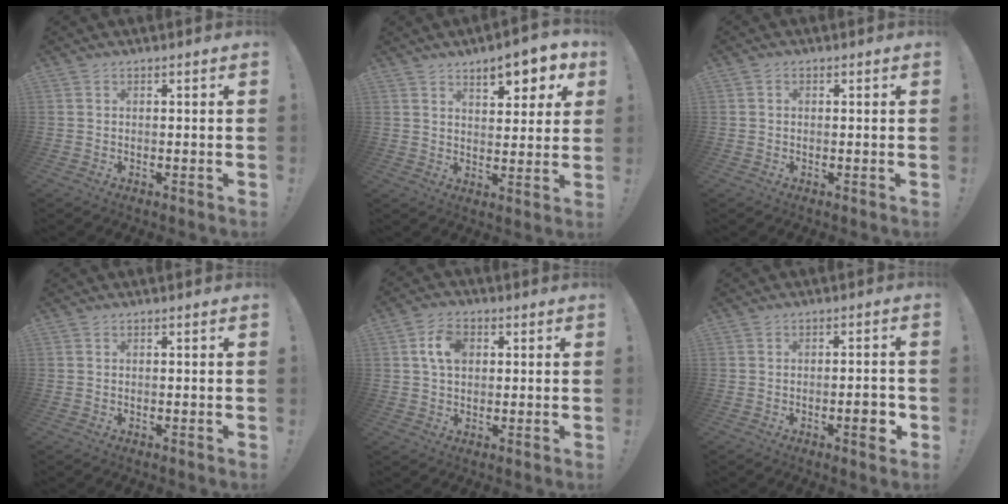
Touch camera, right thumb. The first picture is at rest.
{"total": 9.1, "force": [6.0, 3.3, 6.1], "torque": [-0.069, -0.039, 0.100]}
{"total": 0.9, "force": [0.0, 0.8, 0.4], "torque": [-0.009, 0.004, -0.001]}
{"total": 0.0}
{"total": 7.5, "force": [2.0, 5.1, 5.2], "torque": [-0.090, 0.010, 0.038]}
{"total": 5.1, "force": [-1.7, 1.4, 4.7], "torque": [-0.055, 0.002, -0.027]}